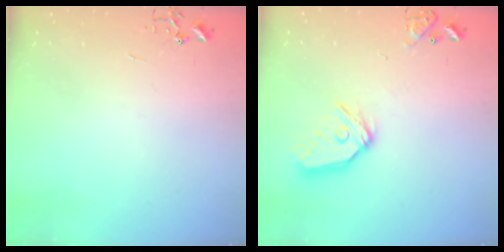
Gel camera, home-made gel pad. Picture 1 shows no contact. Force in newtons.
{"total": 13.7, "press": 13.6, "slide": 1.7}